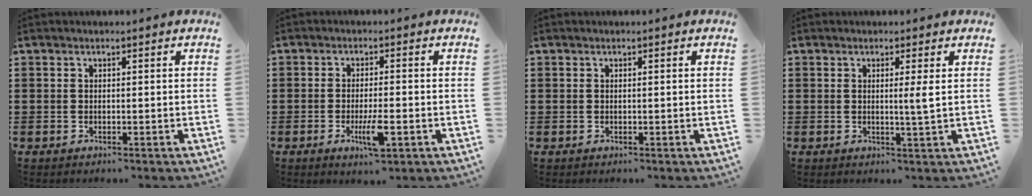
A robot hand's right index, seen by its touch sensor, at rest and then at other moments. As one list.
[{"total": 5.3, "force": [-1.9, 1.1, 4.8], "torque": [-0.098, -0.015, -0.036]}, {"total": 0.0}, {"total": 2.7, "force": [0.6, -0.5, 2.6], "torque": [-0.051, -0.006, 0.008]}]